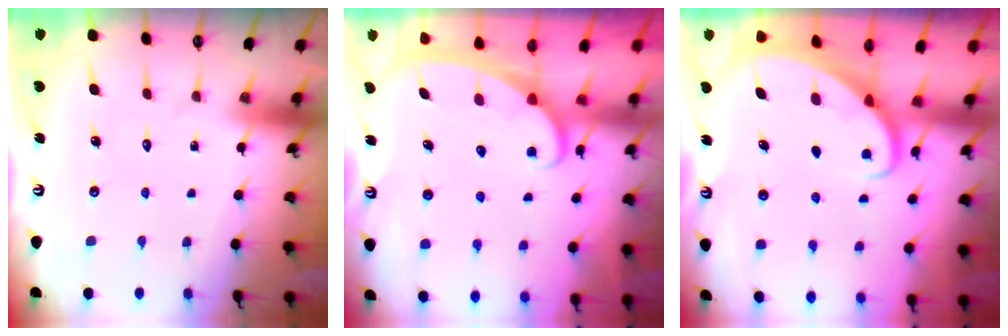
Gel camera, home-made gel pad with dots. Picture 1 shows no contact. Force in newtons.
{"total": 2.4, "press": 2.3, "slide": 0.3}
{"total": 2.2, "press": 2.2, "slide": 0.2}